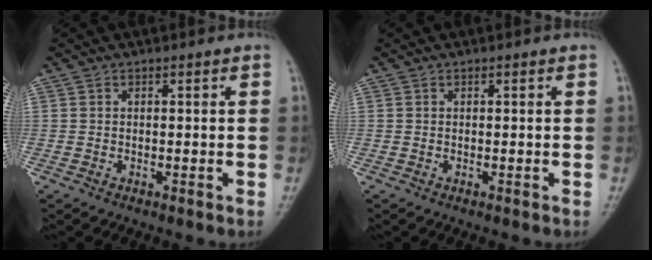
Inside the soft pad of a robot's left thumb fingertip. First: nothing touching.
{"total": 0.0}